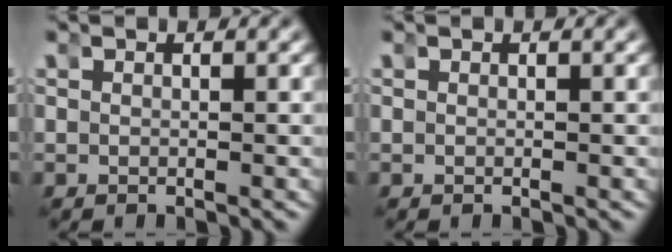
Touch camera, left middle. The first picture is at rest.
{"total": 0.0}